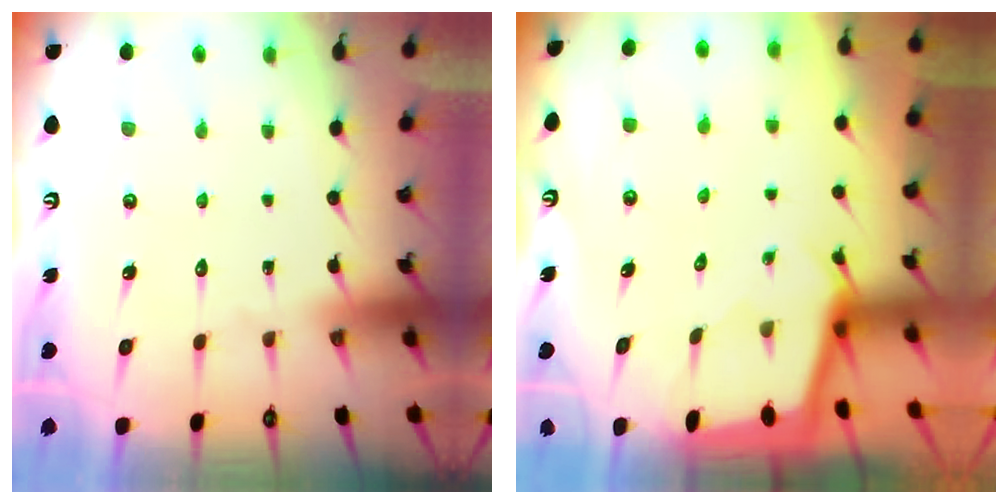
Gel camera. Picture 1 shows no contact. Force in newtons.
{"total": 1.7, "press": 1.6, "slide": 0.2}